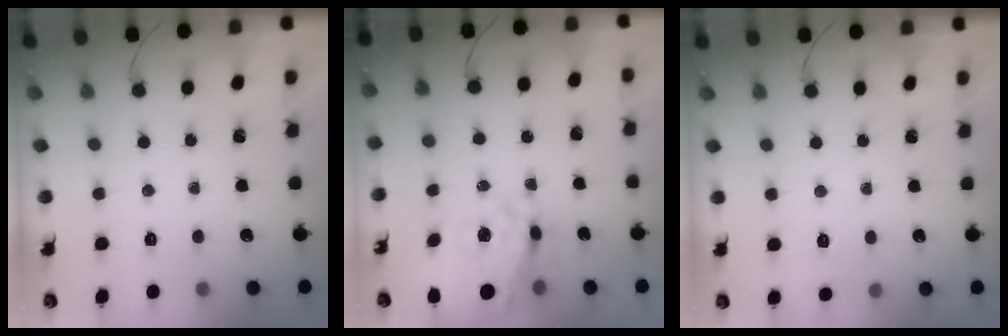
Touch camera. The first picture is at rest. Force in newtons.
{"total": 23.6, "press": 23.1, "slide": 4.9}
{"total": 7.0, "press": 6.6, "slide": 2.2}